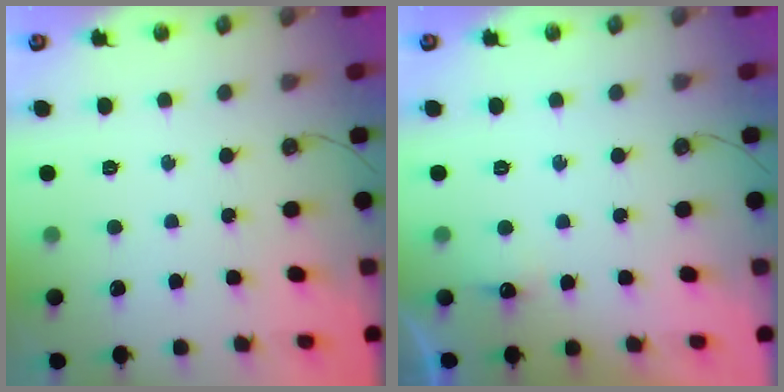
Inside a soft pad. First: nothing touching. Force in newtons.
{"total": 5.4, "press": 5.3, "slide": 1.2}